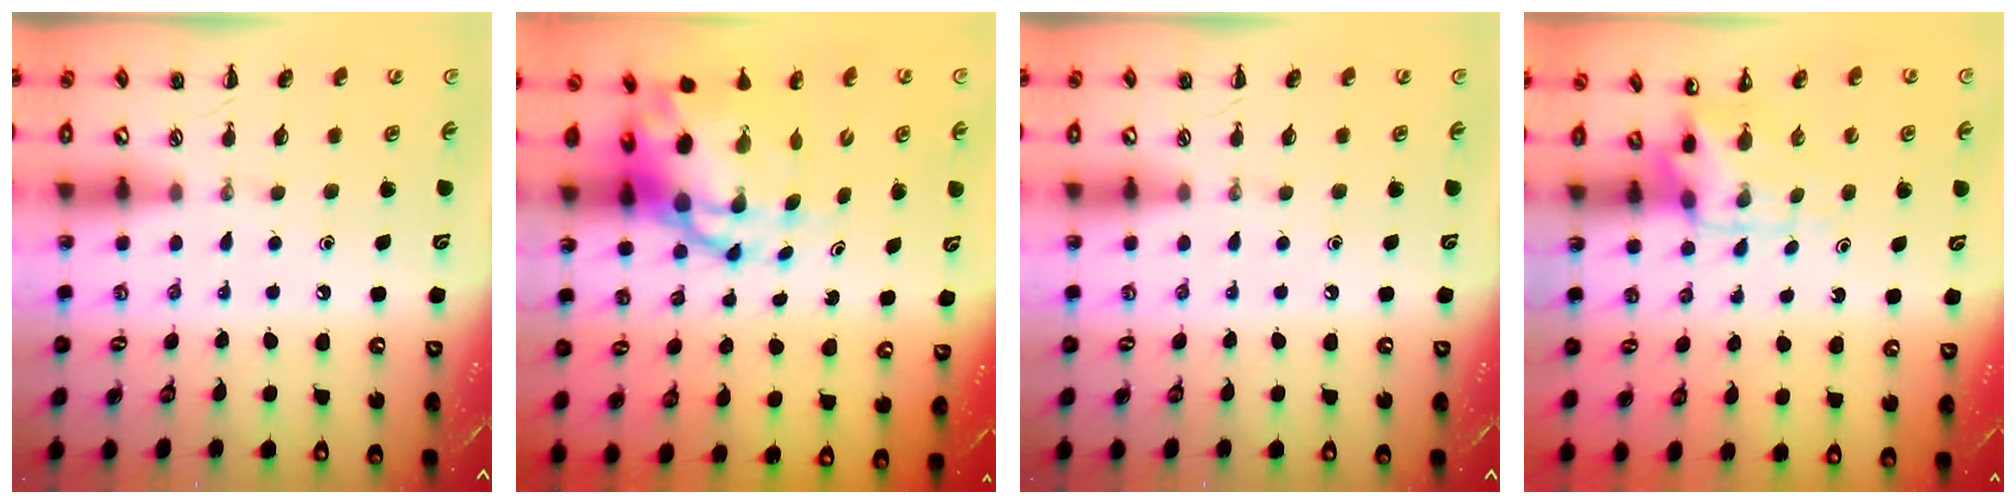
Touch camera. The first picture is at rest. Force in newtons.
{"total": 12.1, "press": 11.6, "slide": 3.3}
{"total": 0.0}
{"total": 4.6, "press": 4.5, "slide": 1.0}